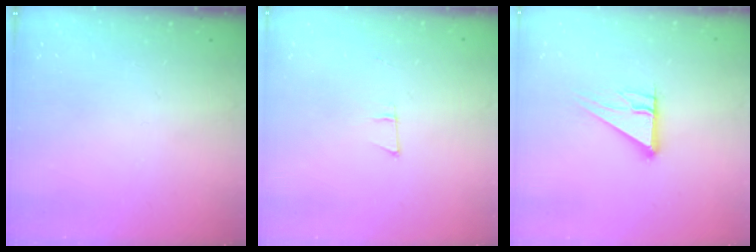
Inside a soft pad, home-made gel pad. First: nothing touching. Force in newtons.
{"total": 5.7, "press": 4.9, "slide": 2.8}
{"total": 10.2, "press": 10.2, "slide": 1.0}